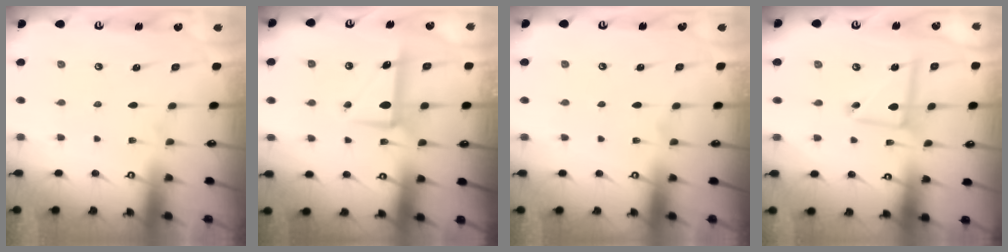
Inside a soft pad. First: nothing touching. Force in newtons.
{"total": 7.9, "press": 7.8, "slide": 1.0}
{"total": 0.0}
{"total": 8.4, "press": 8.4, "slide": 0.8}